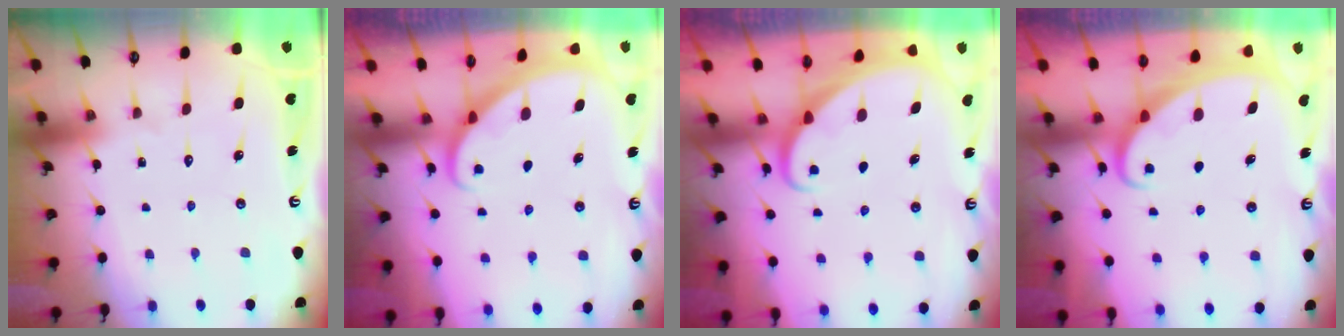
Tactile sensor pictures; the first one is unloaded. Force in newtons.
{"total": 1.9, "press": 1.9, "slide": 0.1}
{"total": 2.1, "press": 2.1, "slide": 0.2}
{"total": 2.1, "press": 2.1, "slide": 0.0}